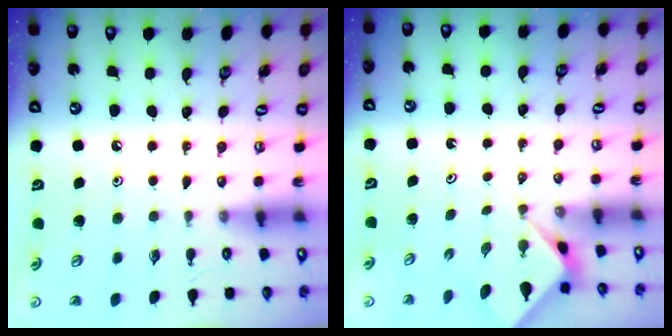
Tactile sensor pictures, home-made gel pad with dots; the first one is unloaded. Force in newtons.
{"total": 2.3, "press": 2.3, "slide": 0.1}